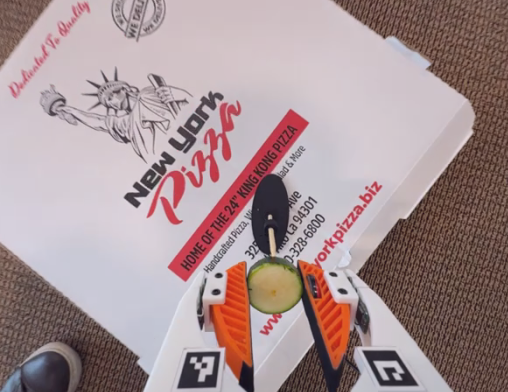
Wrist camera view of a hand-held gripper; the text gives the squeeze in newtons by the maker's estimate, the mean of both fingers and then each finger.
{"total": 7.1, "left": 7.2, "right": 7.1}